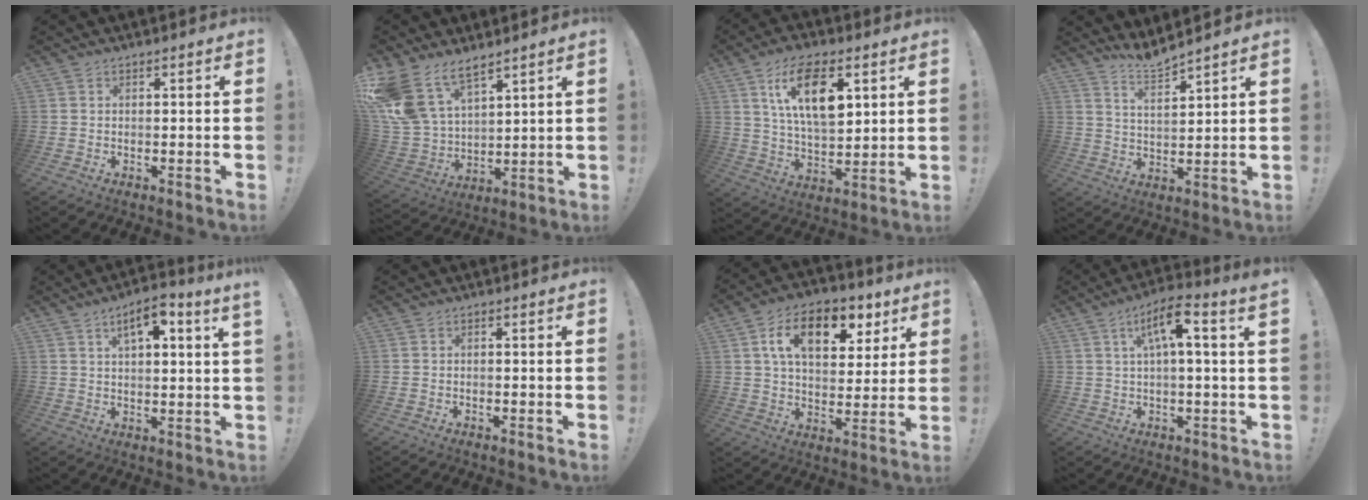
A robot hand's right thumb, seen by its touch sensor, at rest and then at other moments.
{"total": 15.0, "force": [10.4, 7.9, 7.4], "torque": [-0.176, -0.066, 0.203]}
{"total": 15.7, "force": [6.2, 7.5, 12.4], "torque": [-0.221, -0.006, 0.102]}
{"total": 6.3, "force": [6.0, -0.6, 1.9], "torque": [-0.053, -0.037, 0.109]}
{"total": 6.9, "force": [3.9, 1.1, 5.6], "torque": [-0.084, -0.015, 0.060]}
{"total": 0.5, "force": [-0.5, 0.1, 0.2], "torque": [-0.008, 0.002, -0.008]}
{"total": 15.3, "force": [6.6, 9.1, 10.5], "torque": [-0.158, -0.020, 0.113]}
{"total": 8.5, "force": [2.9, 0.7, 8.0], "torque": [-0.131, -0.008, 0.042]}